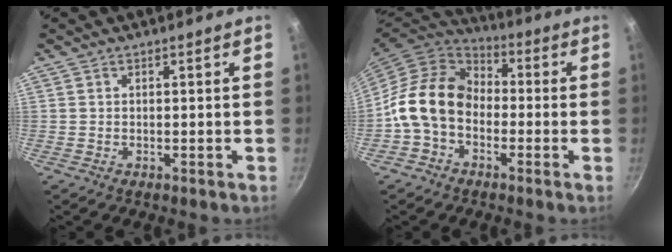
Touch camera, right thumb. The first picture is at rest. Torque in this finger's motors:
{"motor_torque": [2.49, 2.53, 1.10, -1.17, 0.29]}